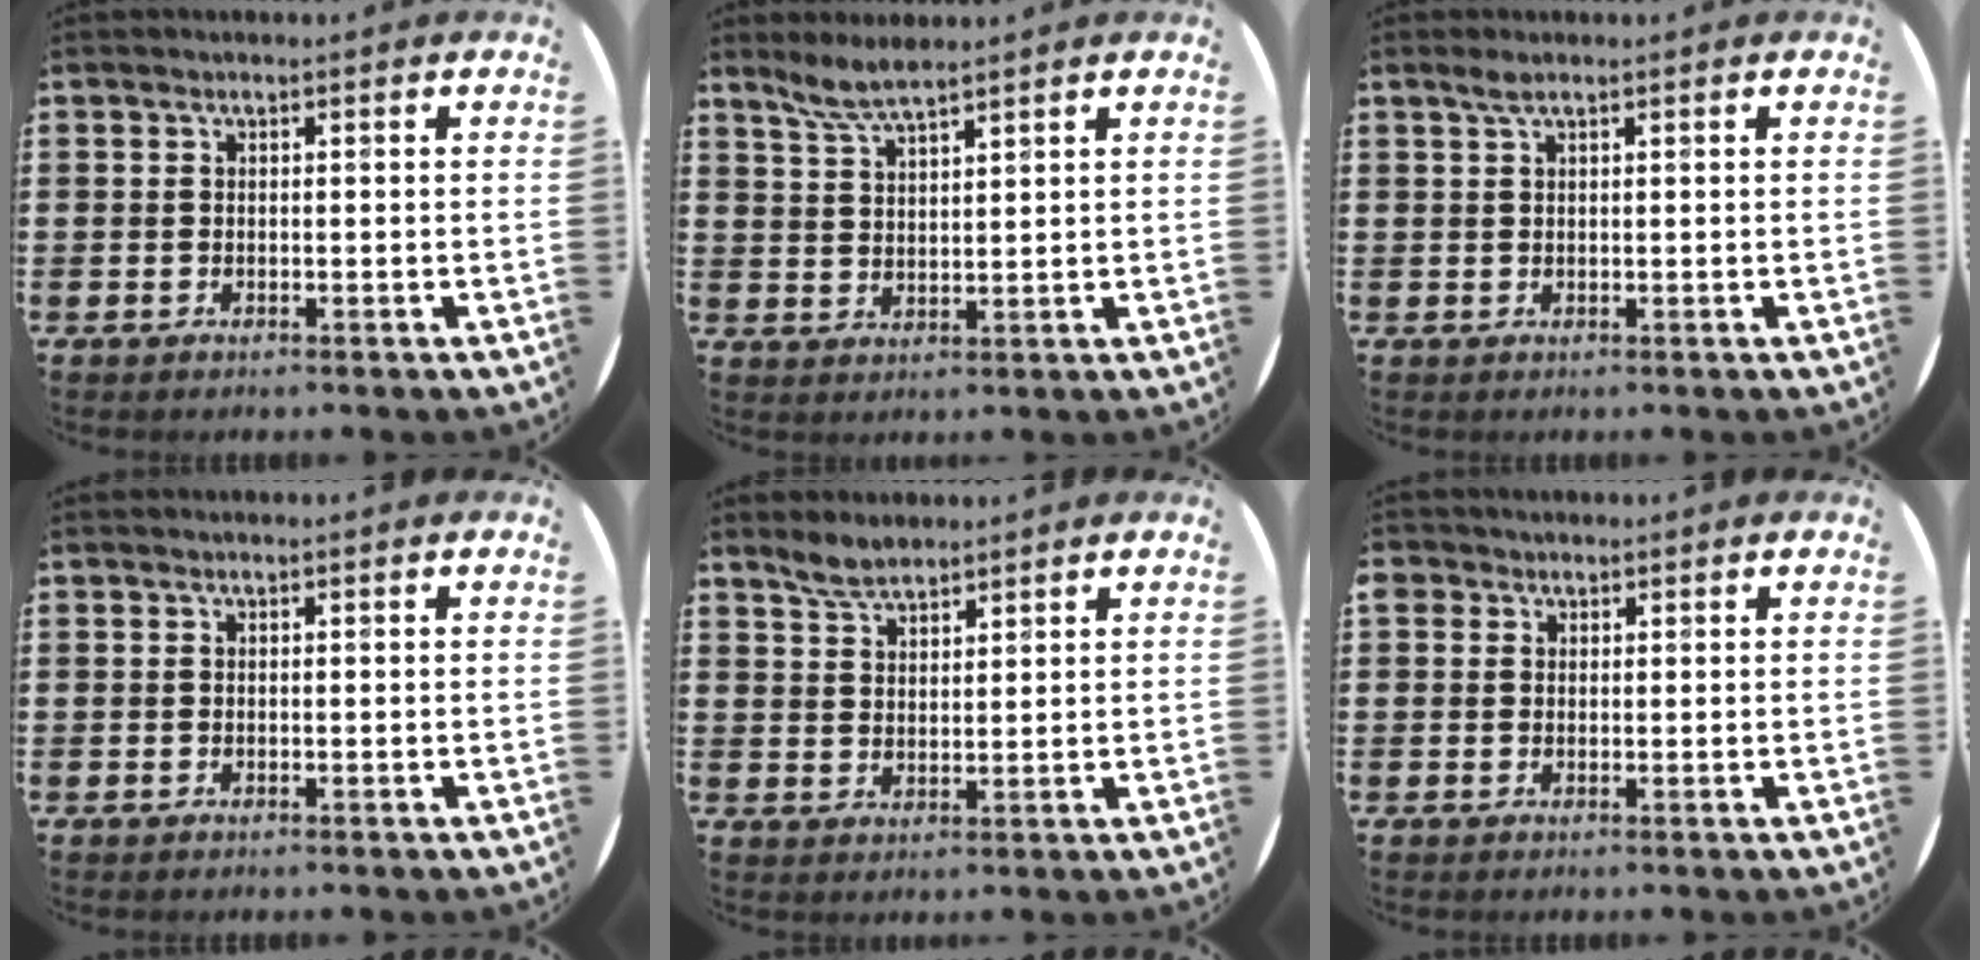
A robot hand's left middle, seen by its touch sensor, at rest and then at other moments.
{"total": 4.2, "force": [3.8, 0.4, 1.8], "torque": [-0.044, -0.004, 0.068]}
{"total": 1.1, "force": [0.7, 0.1, 0.8], "torque": [-0.016, 0.003, 0.013]}
{"total": 0.0}
{"total": 3.4, "force": [3.1, 1.1, 0.9], "torque": [-0.025, 0.000, 0.059]}
{"total": 1.2, "force": [0.8, 0.9, 0.1], "torque": [0.005, 0.001, 0.014]}